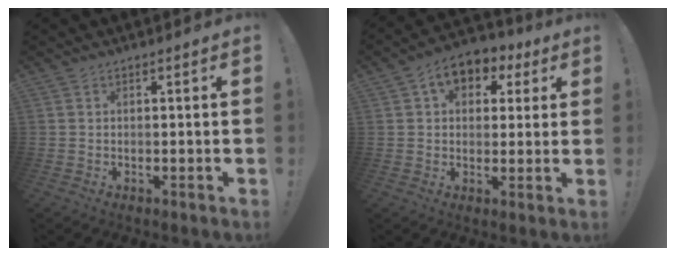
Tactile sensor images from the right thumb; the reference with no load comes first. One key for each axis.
{"total": 9.0, "fx": 3.7, "fy": 6.5, "fz": 5.1, "tx": -0.072, "ty": -0.009, "tz": 0.071}